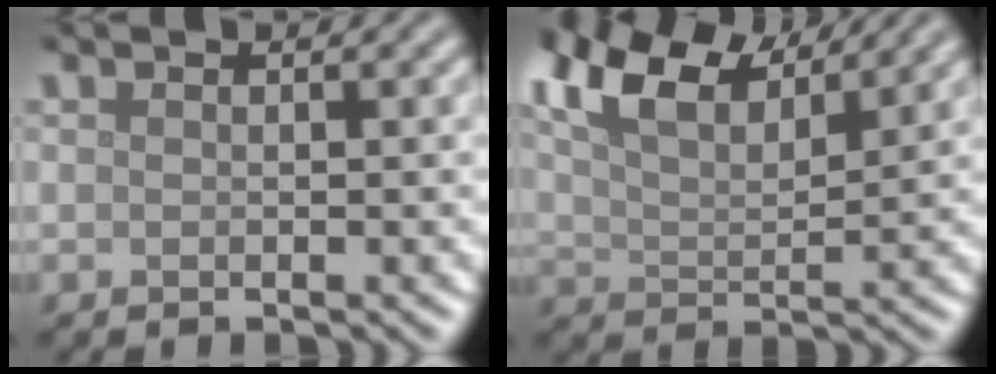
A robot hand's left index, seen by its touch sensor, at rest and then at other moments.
{"total": 9.0, "force": [6.3, 3.3, 5.5], "torque": [-0.117, 0.029, 0.110]}